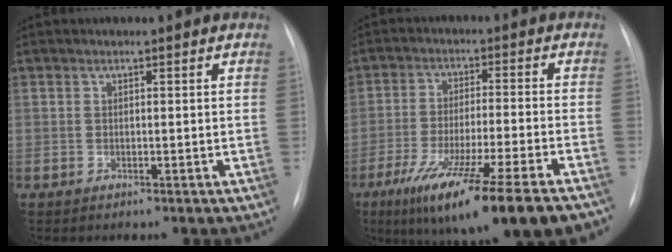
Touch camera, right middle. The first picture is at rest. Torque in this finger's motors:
{"motor_torque": [1.48, -0.66, 1.04, 0.21]}